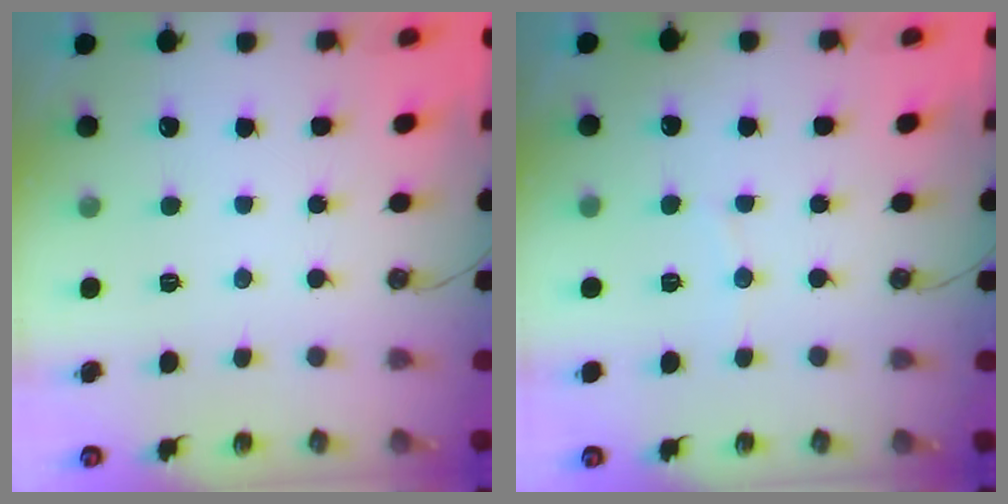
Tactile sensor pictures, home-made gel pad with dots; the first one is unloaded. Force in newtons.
{"total": 3.0, "press": 2.9, "slide": 0.7}